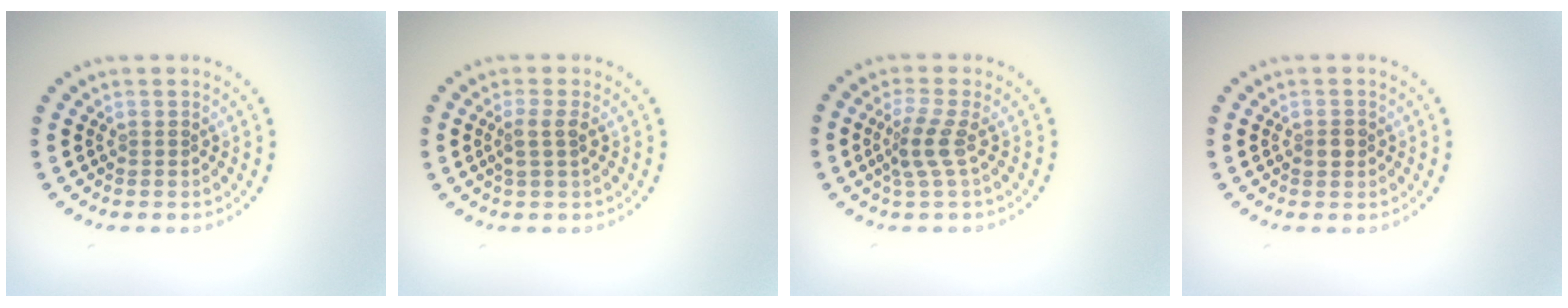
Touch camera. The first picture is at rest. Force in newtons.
{"total": 1.5, "press": 1.2, "slide": 0.8}
{"total": 2.4, "press": 1.8, "slide": 1.7}
{"total": 1.1, "press": 1.1, "slide": 0.2}